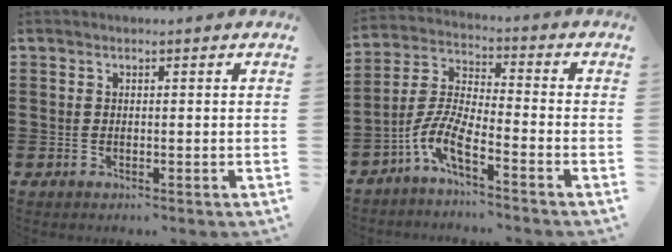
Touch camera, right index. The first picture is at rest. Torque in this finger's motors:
{"motor_torque": [1.28, 0.86, 0.34, 0.13]}